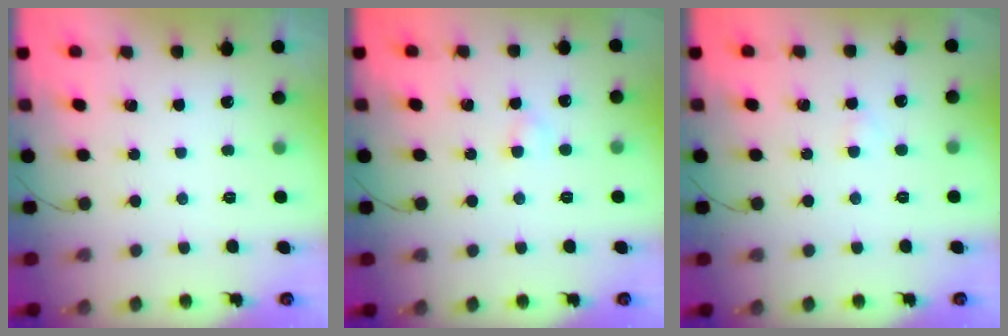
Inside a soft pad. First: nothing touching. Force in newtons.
{"total": 2.6, "press": 2.3, "slide": 1.0}
{"total": 1.3, "press": 1.0, "slide": 0.7}